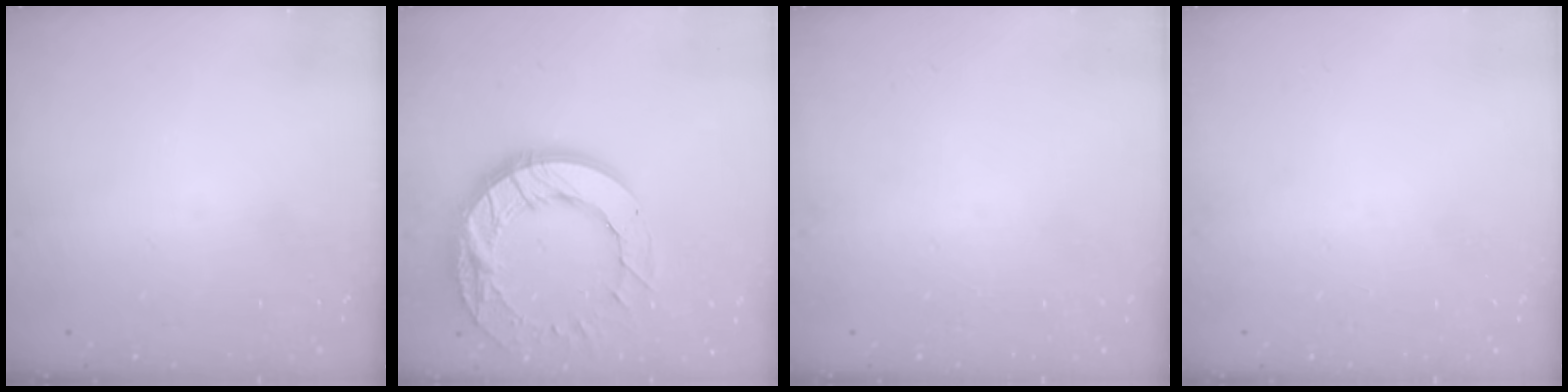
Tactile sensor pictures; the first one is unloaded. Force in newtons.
{"total": 20.9, "press": 20.8, "slide": 1.9}
{"total": 0.0}
{"total": 0.0}